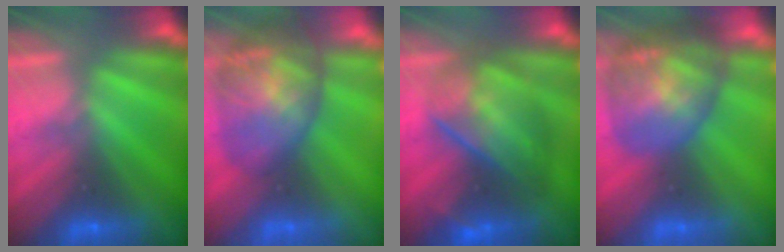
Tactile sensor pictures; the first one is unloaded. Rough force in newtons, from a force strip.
{"total": 7.6}
{"total": 5.5}
{"total": 9.5}